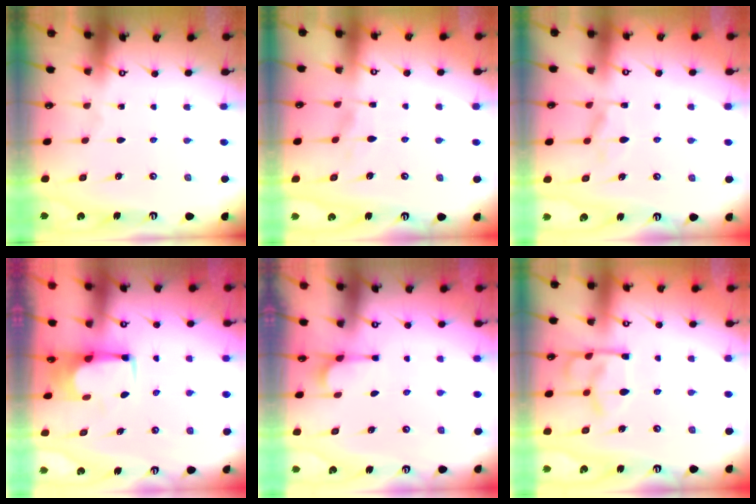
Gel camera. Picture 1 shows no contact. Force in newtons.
{"total": 0.9, "press": 0.6, "slide": 0.7}
{"total": 1.6, "press": 0.4, "slide": 1.6}
{"total": 1.8, "press": 1.7, "slide": 0.3}
{"total": 1.7, "press": 1.3, "slide": 1.1}
{"total": 8.9, "press": 8.8, "slide": 1.2}